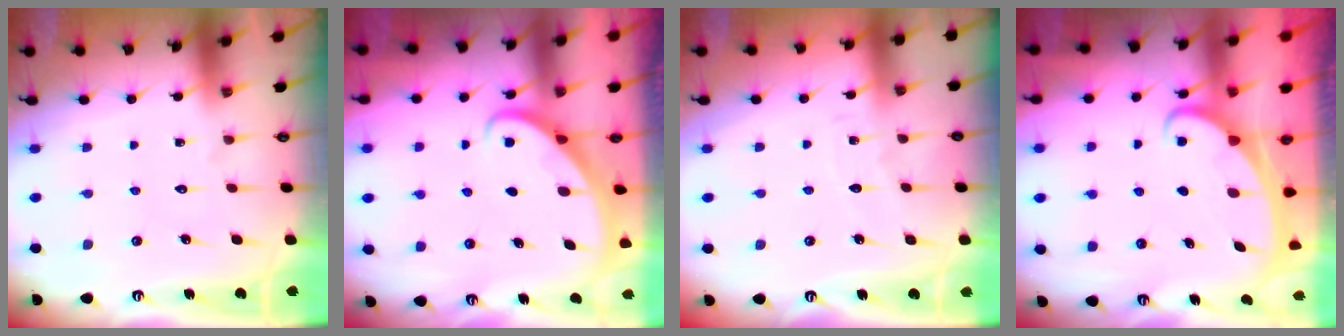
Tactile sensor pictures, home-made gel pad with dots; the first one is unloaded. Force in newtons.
{"total": 2.9, "press": 2.9, "slide": 0.2}
{"total": 2.5, "press": 2.5, "slide": 0.2}
{"total": 2.5, "press": 2.4, "slide": 0.3}